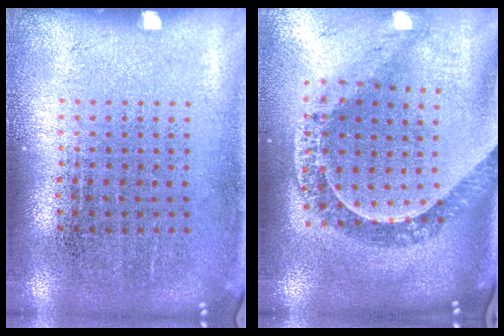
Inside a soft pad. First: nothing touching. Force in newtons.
{"total": 1.2, "press": 1.1, "slide": 0.3}